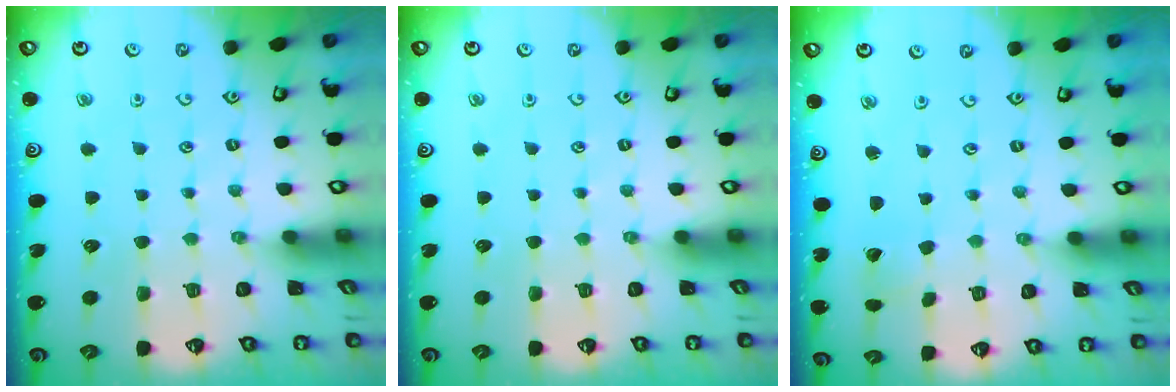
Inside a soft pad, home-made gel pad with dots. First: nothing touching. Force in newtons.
{"total": 0.0}
{"total": 2.0, "press": 2.0, "slide": 0.2}